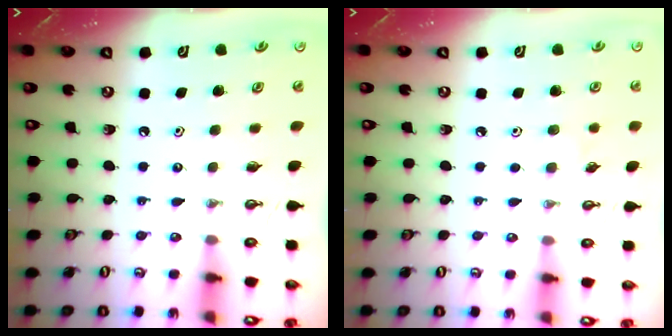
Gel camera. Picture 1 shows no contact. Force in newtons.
{"total": 3.8, "press": 3.7, "slide": 0.8}